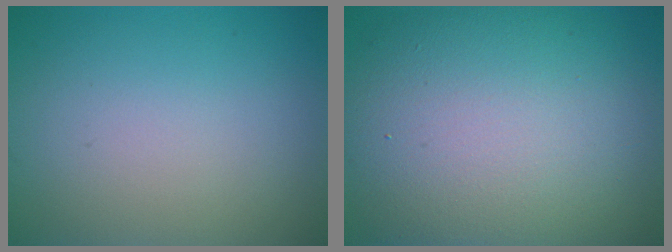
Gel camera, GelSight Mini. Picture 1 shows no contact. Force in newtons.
{"total": 14.3, "press": 14.3, "slide": 0.6}